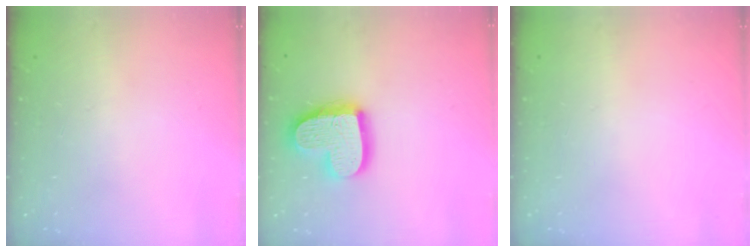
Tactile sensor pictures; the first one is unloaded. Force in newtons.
{"total": 16.4, "press": 16.4, "slide": 1.0}
{"total": 0.0}